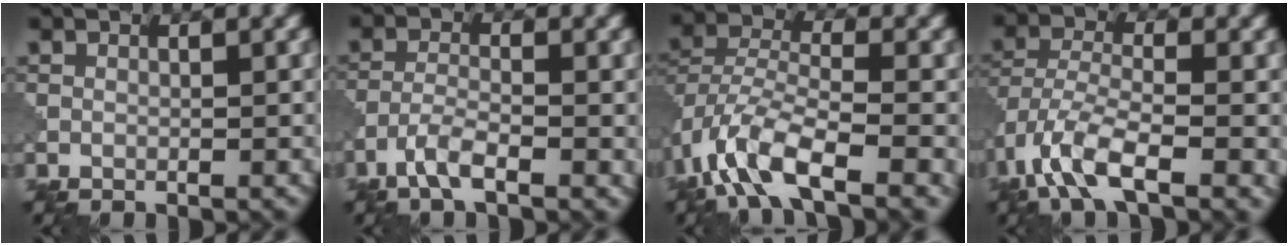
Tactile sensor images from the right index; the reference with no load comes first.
{"total": 3.5, "force": [-2.1, 0.8, 2.7], "torque": [-0.060, 0.001, -0.049]}
{"total": 8.9, "force": [-4.6, 3.6, 6.7], "torque": [-0.132, 0.004, -0.098]}
{"total": 8.2, "force": [-4.3, 2.9, 6.3], "torque": [-0.134, -0.005, -0.092]}